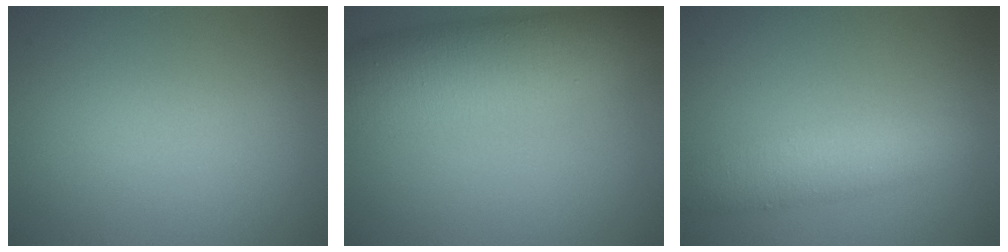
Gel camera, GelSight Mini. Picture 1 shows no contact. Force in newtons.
{"total": 8.2, "press": 8.2, "slide": 0.4}
{"total": 4.3, "press": 4.3, "slide": 0.1}